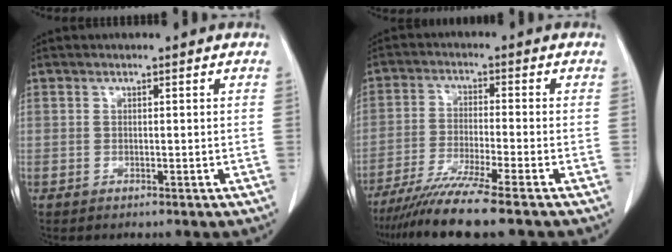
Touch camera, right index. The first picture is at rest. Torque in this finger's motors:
{"motor_torque": [1.21, -0.93, 0.65, 0.17]}